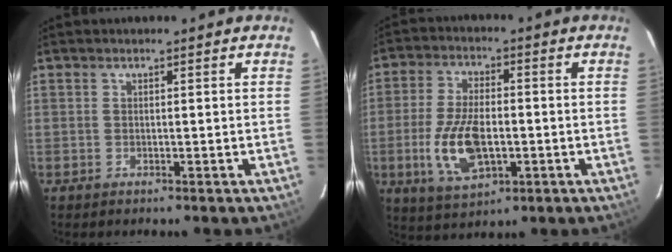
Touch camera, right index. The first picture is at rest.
{"total": 12.2, "force": [-2.7, 6.0, 10.3], "torque": [-0.214, -0.008, -0.044]}